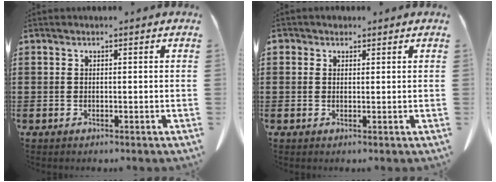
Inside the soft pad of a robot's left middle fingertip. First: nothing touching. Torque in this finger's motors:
{"motor_torque": [0.00, 0.00, 0.06, 0.01]}